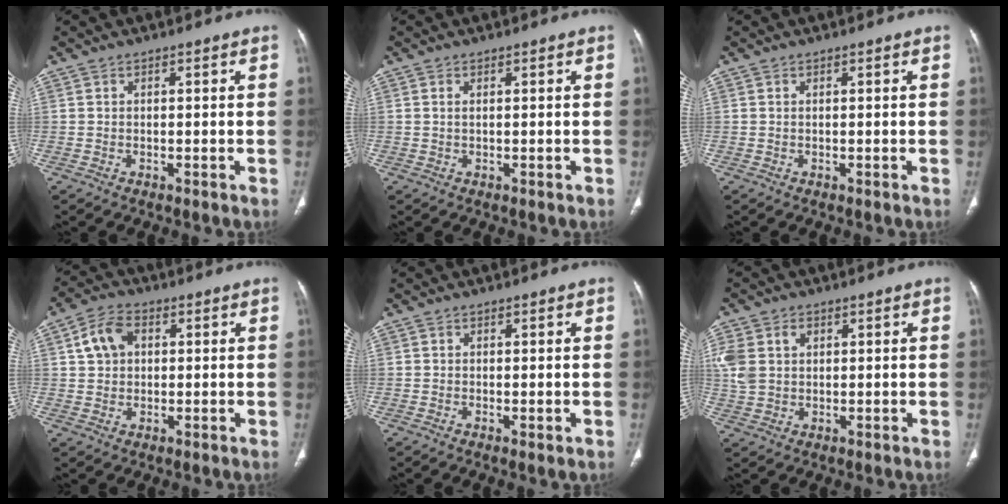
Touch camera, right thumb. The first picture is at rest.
{"total": 0.6, "force": [0.2, 0.2, 0.5], "torque": [-0.017, 0.004, 0.006]}
{"total": 0.0}
{"total": 6.5, "force": [1.6, 4.8, 4.0], "torque": [-0.067, 0.010, 0.026]}
{"total": 0.7, "force": [-0.1, 0.3, 0.7], "torque": [-0.016, -0.005, -0.002]}
{"total": 8.0, "force": [2.2, 6.0, 4.8], "torque": [-0.109, 0.010, 0.053]}